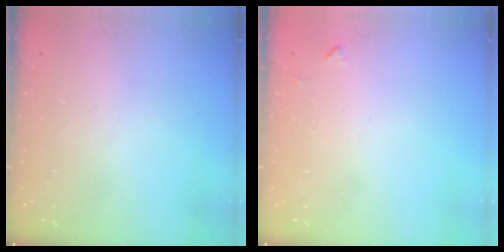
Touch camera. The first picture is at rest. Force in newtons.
{"total": 3.5, "press": 3.5, "slide": 0.5}